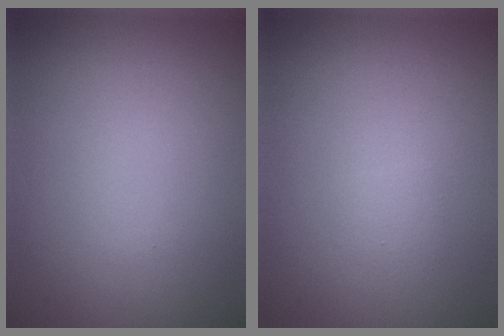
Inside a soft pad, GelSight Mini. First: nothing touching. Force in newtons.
{"total": 0.6, "press": 0.6, "slide": 0.1}